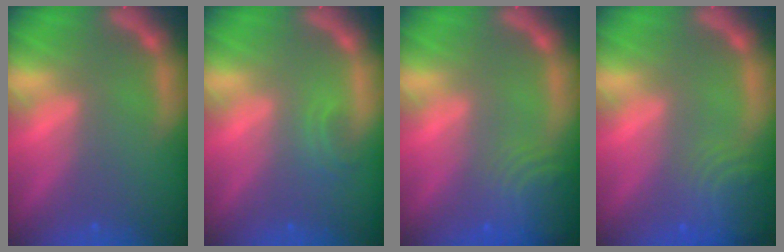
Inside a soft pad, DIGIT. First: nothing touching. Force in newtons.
{"total": 1.4}
{"total": 6.6}
{"total": 6.1}